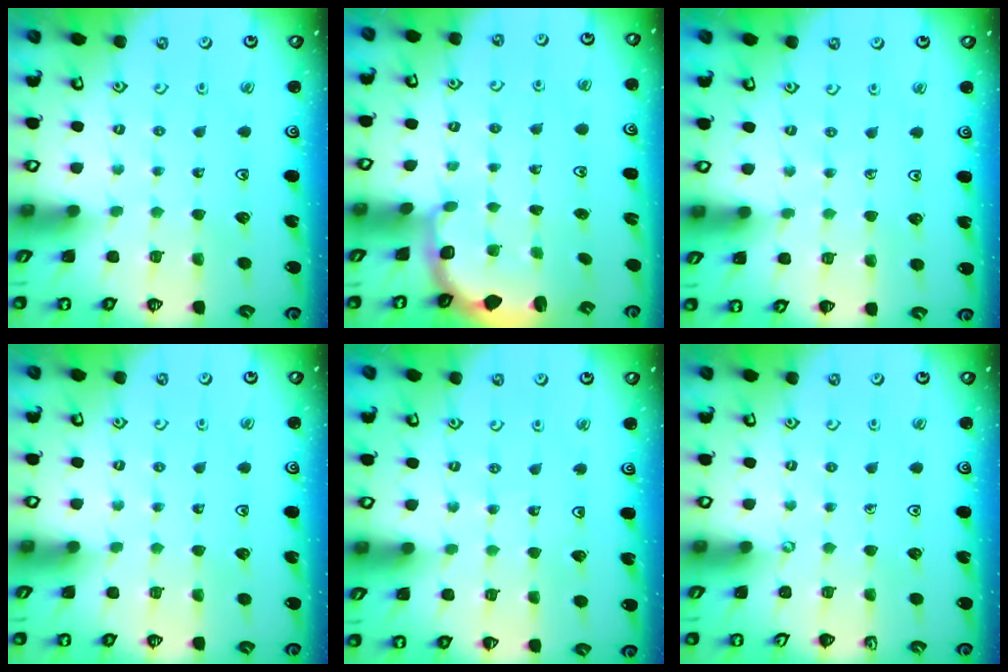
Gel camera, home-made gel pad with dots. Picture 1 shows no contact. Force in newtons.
{"total": 2.8, "press": 2.2, "slide": 1.7}
{"total": 2.7, "press": 2.6, "slide": 0.5}
{"total": 0.0}
{"total": 2.8, "press": 2.8, "slide": 0.3}
{"total": 0.0}